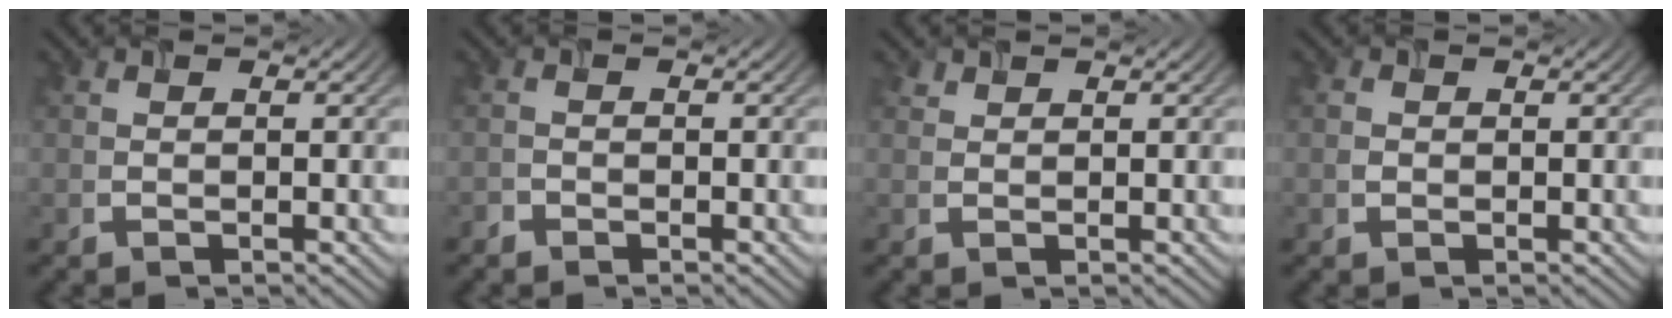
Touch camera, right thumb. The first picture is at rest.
{"total": 0.8, "force": [-0.7, 0.4, 0.1], "torque": [-0.002, -0.001, -0.016]}
{"total": 0.8, "force": [0.6, 0.4, 0.1], "torque": [-0.004, -0.001, 0.014]}
{"total": 0.9, "force": [0.0, 0.8, 0.3], "torque": [-0.007, -0.001, -0.004]}